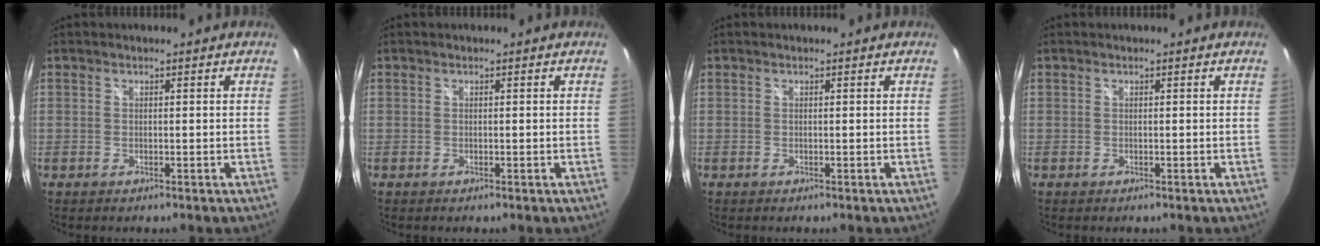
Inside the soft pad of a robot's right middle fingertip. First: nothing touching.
{"total": 0.0}
{"total": 0.0}
{"total": 0.0}